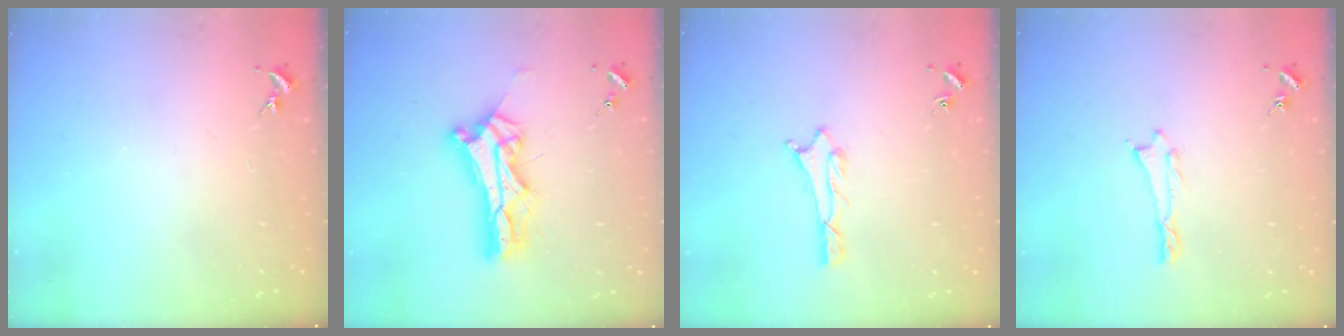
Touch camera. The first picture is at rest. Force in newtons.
{"total": 9.2, "press": 9.2, "slide": 0.7}
{"total": 0.7, "press": 0.7, "slide": 0.2}
{"total": 0.0}